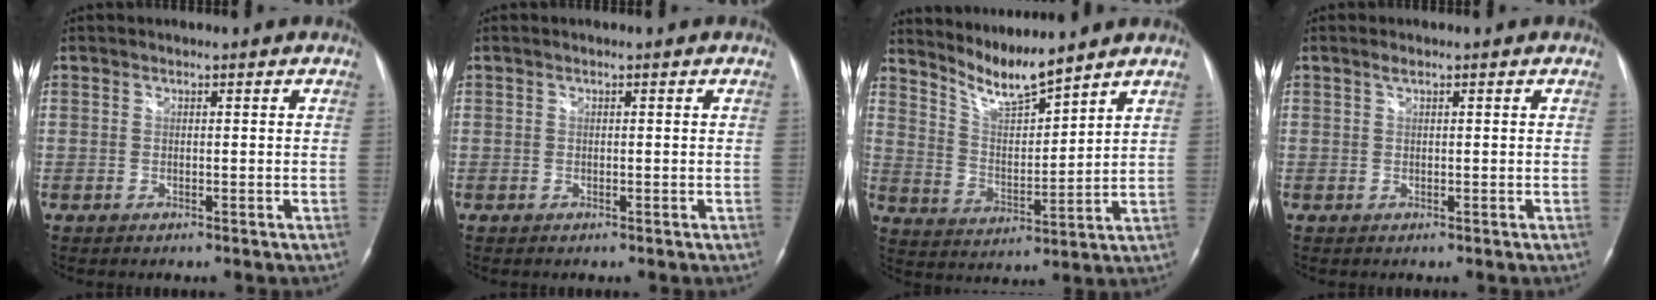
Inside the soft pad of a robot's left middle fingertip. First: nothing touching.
{"total": 0.0}
{"total": 7.6, "force": [7.1, -0.1, 2.5], "torque": [-0.058, -0.010, 0.142]}
{"total": 0.6, "force": [0.5, 0.1, 0.4], "torque": [-0.010, 0.003, 0.009]}